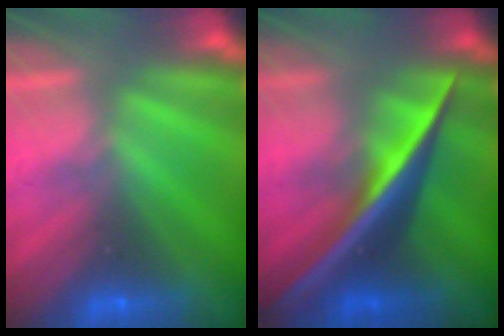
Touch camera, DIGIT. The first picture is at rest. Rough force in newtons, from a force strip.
{"total": 2.5}